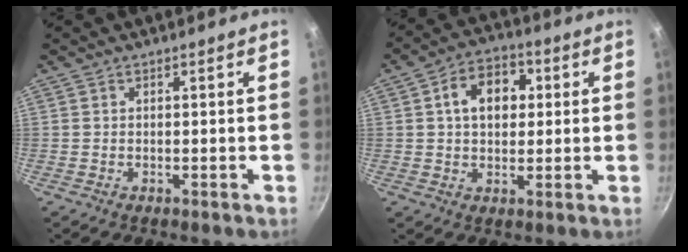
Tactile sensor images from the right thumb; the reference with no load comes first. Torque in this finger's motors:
{"motor_torque": [-0.33, 0.50, 0.42, 0.06, 0.22]}